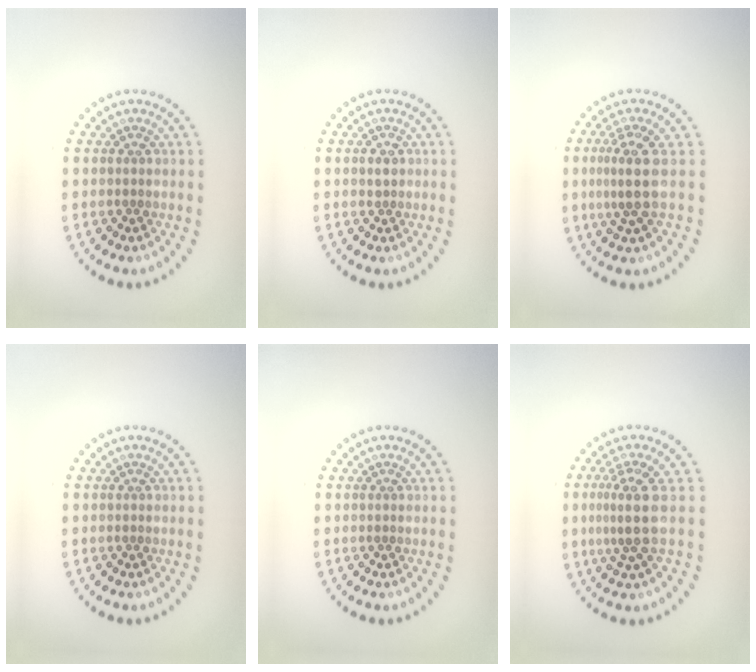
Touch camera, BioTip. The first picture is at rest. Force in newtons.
{"total": 0.6, "press": 0.6, "slide": 0.1}
{"total": 3.0, "press": 2.3, "slide": 1.9}
{"total": 0.0}
{"total": 0.0}
{"total": 3.1, "press": 2.3, "slide": 2.1}